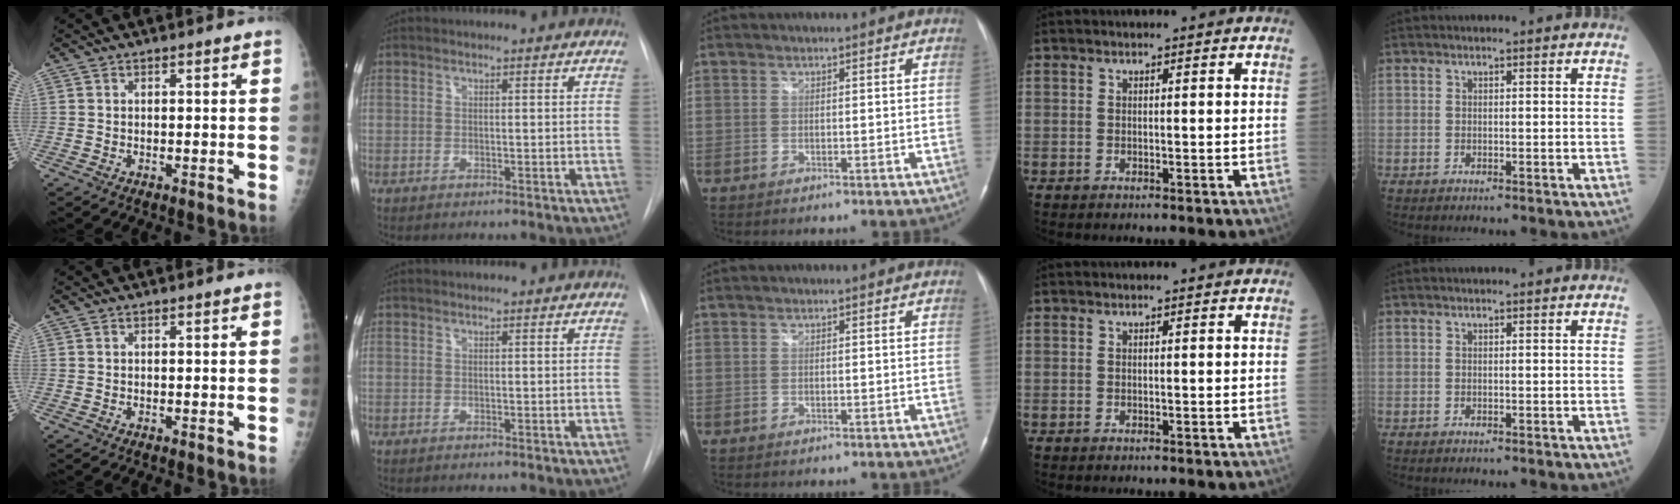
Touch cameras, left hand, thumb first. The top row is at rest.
{"index": {"total": 0.5, "force": [0.5, 0.0, 0.1], "torque": [-0.002, 0.011, 0.010]}}